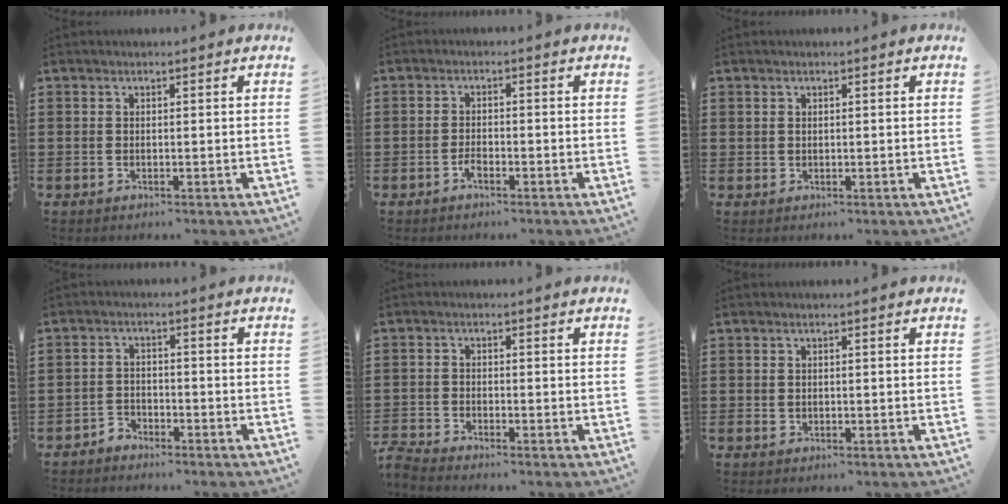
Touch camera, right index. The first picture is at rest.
{"total": 1.7, "force": [-1.1, 0.7, 1.0], "torque": [-0.022, -0.001, -0.021]}
{"total": 0.8, "force": [0.5, 0.6, 0.2], "torque": [-0.005, 0.003, 0.010]}
{"total": 2.2, "force": [-2.1, 0.9, 0.0], "torque": [-0.009, 0.004, -0.045]}
{"total": 2.1, "force": [-2.1, -0.1, 0.2], "torque": [-0.014, -0.003, -0.047]}
{"total": 0.7, "force": [0.0, 0.6, 0.3], "torque": [-0.007, 0.003, 0.000]}